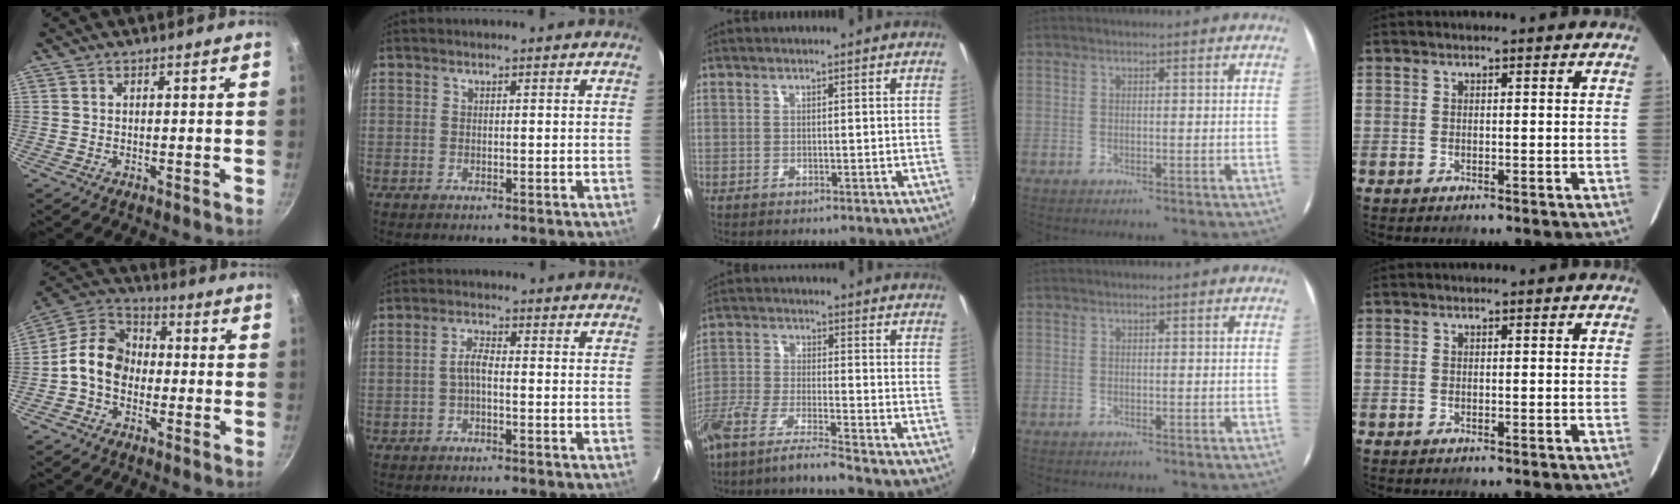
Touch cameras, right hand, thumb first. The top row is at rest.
{"thumb": {"total": 10.6, "force": [-1.6, 8.2, 6.5], "torque": [-0.086, 0.038, -0.054]}, "index": {"total": 2.5, "force": [-0.8, 0.7, 2.3], "torque": [-0.050, 0.009, -0.017]}, "middle": {"total": 8.9, "force": [-7.7, -1.0, 4.3], "torque": [-0.092, -0.019, -0.146]}}